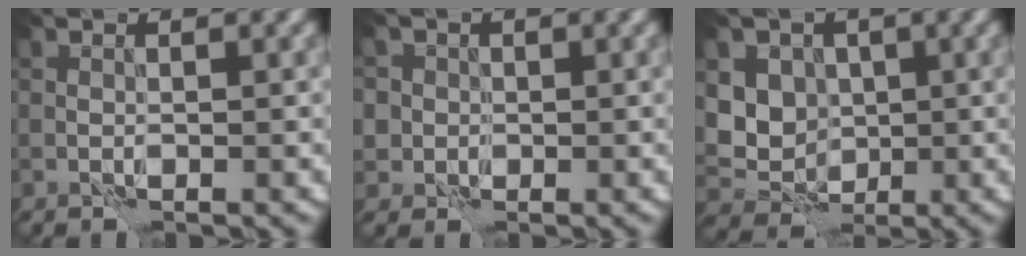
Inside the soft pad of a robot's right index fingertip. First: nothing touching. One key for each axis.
{"total": 3.7, "fx": -0.1, "fy": 3.6, "fz": 0.6, "tx": 0.002, "ty": 0.013, "tz": -0.034}
{"total": 5.9, "fx": 1.9, "fy": 5.1, "fz": 2.2, "tx": -0.037, "ty": 0.007, "tz": 0.033}